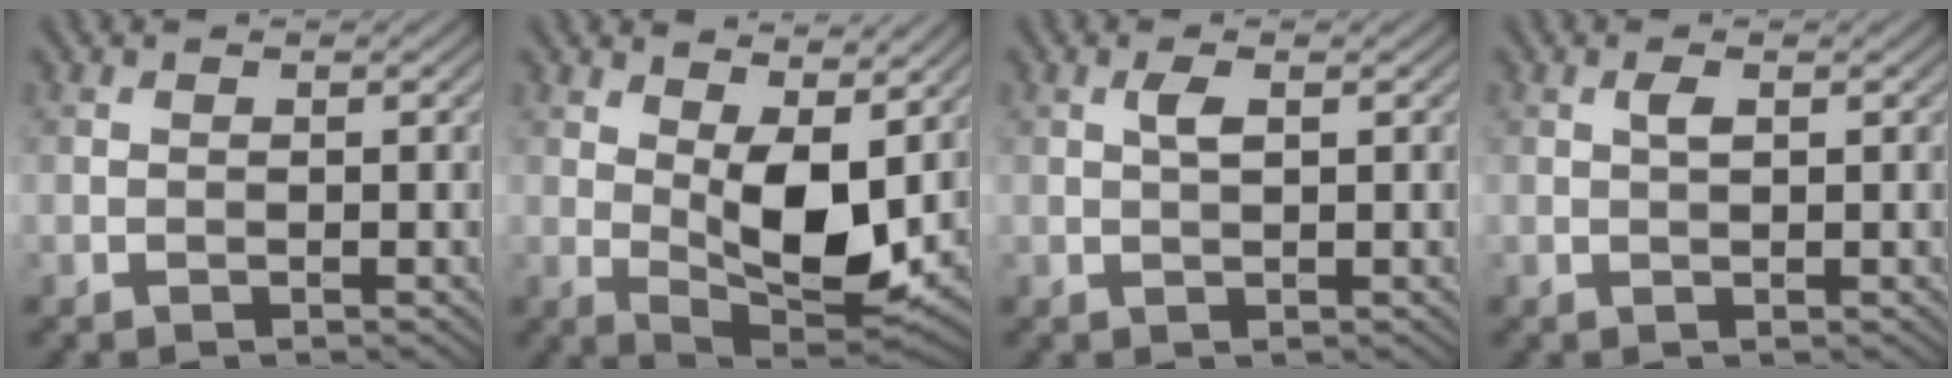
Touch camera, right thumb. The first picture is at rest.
{"total": 10.3, "force": [2.6, 4.8, 8.7], "torque": [-0.152, -0.011, 0.048]}
{"total": 1.5, "force": [0.5, 0.4, 1.4], "torque": [-0.032, 0.003, 0.010]}
{"total": 1.1, "force": [0.4, 0.3, 1.0], "torque": [-0.023, 0.002, 0.008]}